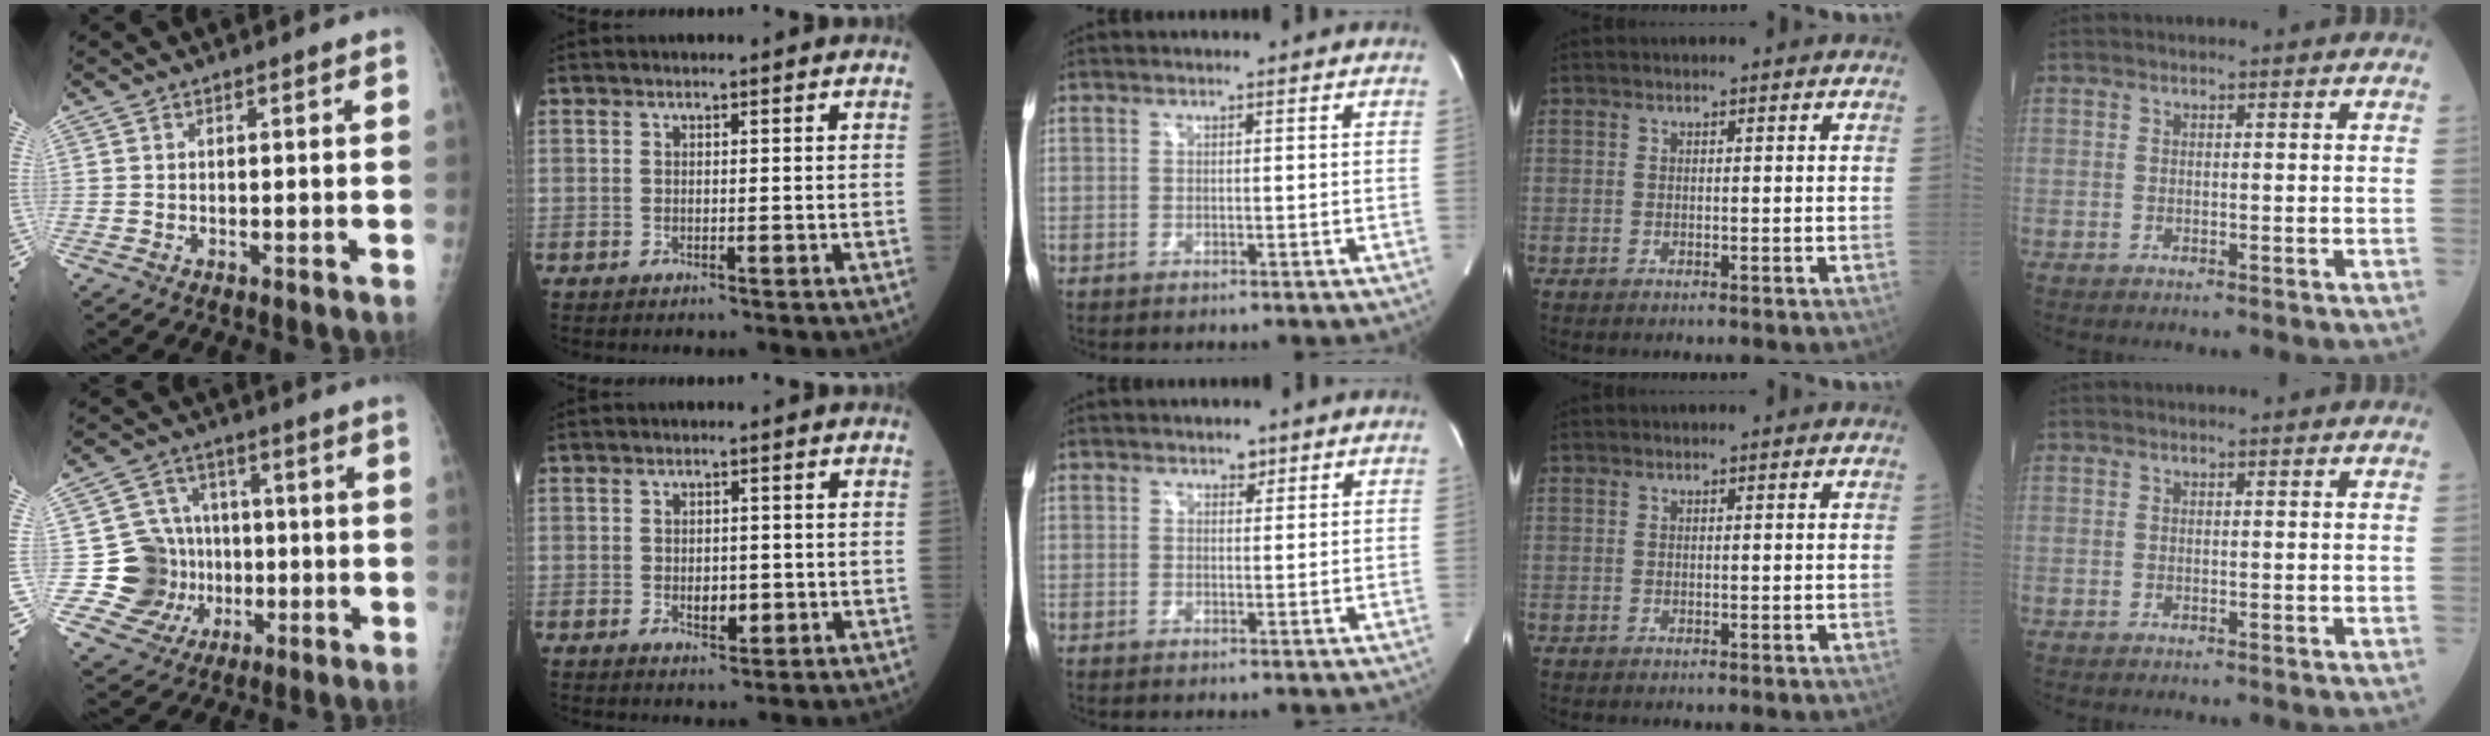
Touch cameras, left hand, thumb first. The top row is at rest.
{"thumb": {"total": 11.9, "force": [-1.1, 11.4, 3.1], "torque": [-0.002, 0.020, -0.010]}, "index": {"total": 2.6, "force": [-0.5, 1.6, 2.0], "torque": [-0.033, 0.000, -0.003]}, "middle": {"total": 1.3, "force": [0.9, 0.8, 0.5], "torque": [-0.007, 0.002, 0.012]}}